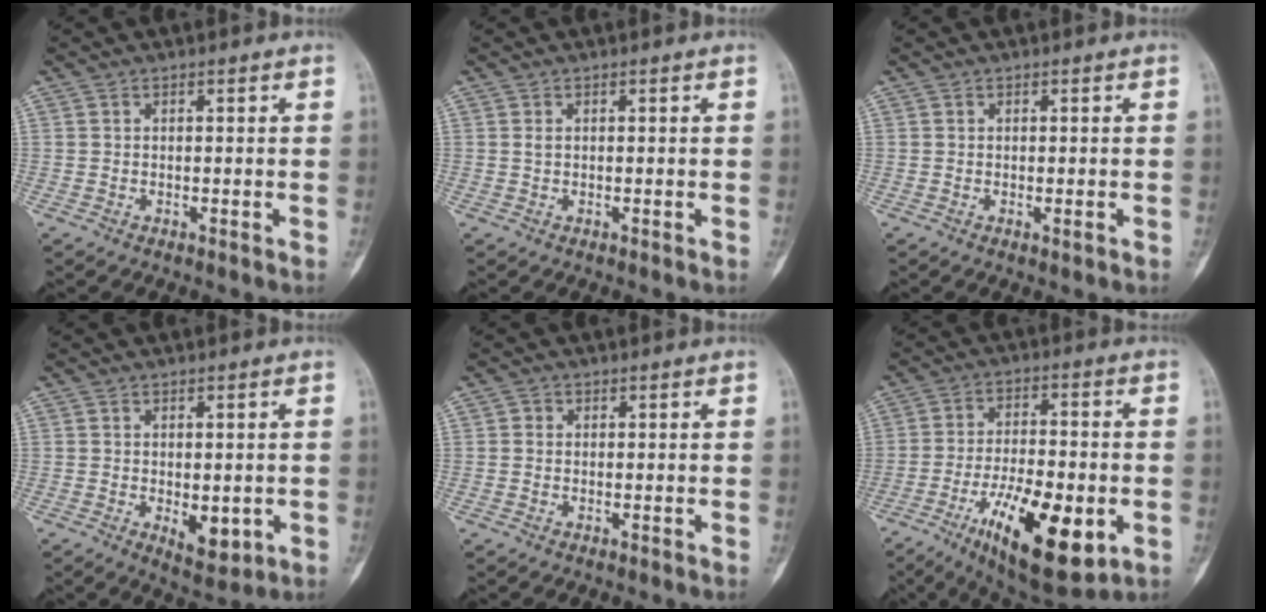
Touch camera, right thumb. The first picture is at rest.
{"total": 0.7, "force": [0.2, 0.4, 0.5], "torque": [-0.011, 0.003, 0.004]}
{"total": 1.0, "force": [-0.2, 0.3, 0.9], "torque": [-0.014, -0.004, -0.002]}
{"total": 5.9, "force": [-1.1, 3.1, 4.9], "torque": [-0.054, -0.013, -0.003]}
{"total": 1.0, "force": [0.2, 1.0, 0.3], "torque": [0.000, 0.002, 0.002]}
{"total": 19.1, "force": [-6.8, 7.1, 16.4], "torque": [-0.259, 0.008, -0.096]}